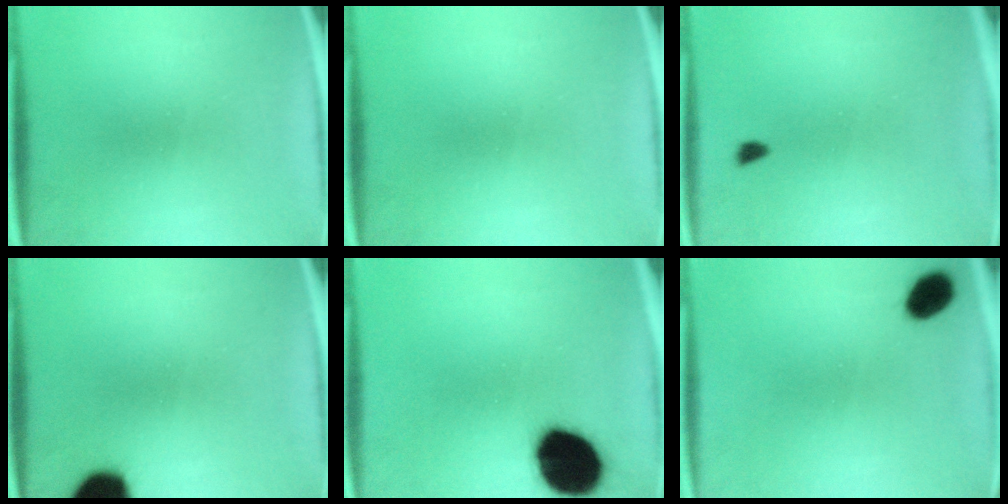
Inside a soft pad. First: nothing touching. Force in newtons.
{"total": 0.0}
{"total": 1.1}
{"total": 13.1}
{"total": 18.6}
{"total": 5.4}